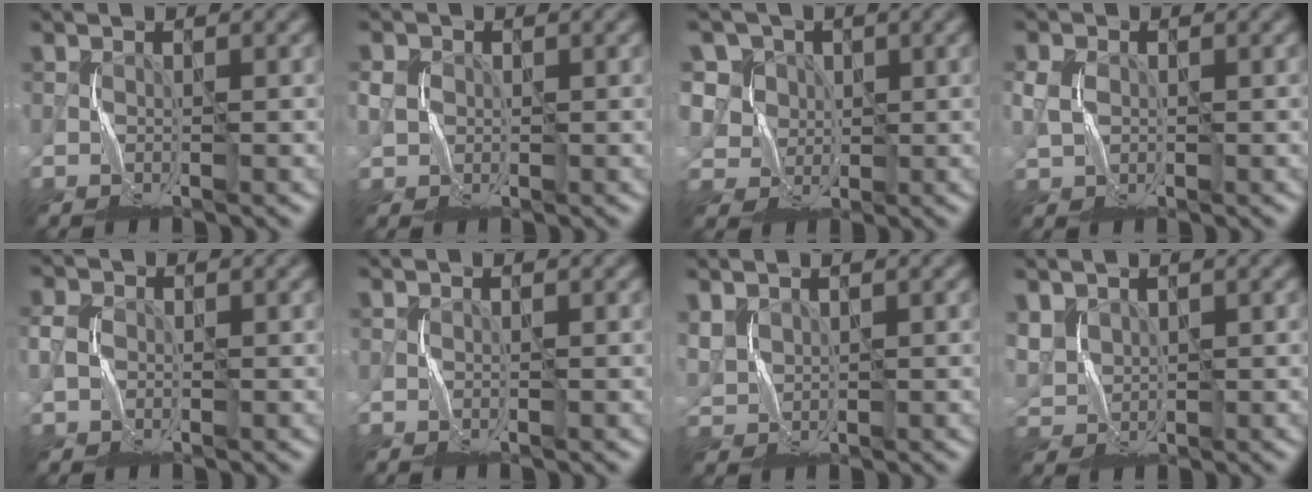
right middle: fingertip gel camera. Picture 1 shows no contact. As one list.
[{"total": 1.5, "force": [0.1, 1.4, 0.5], "torque": [-0.019, -0.002, 0.000]}, {"total": 7.5, "force": [3.5, 6.1, 2.6], "torque": [-0.064, 0.009, 0.047]}, {"total": 2.0, "force": [0.1, 1.6, 1.2], "torque": [-0.037, 0.000, 0.001]}, {"total": 1.9, "force": [-0.2, 1.6, 1.0], "torque": [-0.031, 0.001, -0.007]}, {"total": 0.0}, {"total": 2.1, "force": [1.3, 1.3, 1.0], "torque": [-0.038, -0.002, 0.031]}, {"total": 3.1, "force": [1.8, 2.1, 1.4], "torque": [-0.048, -0.001, 0.041]}]